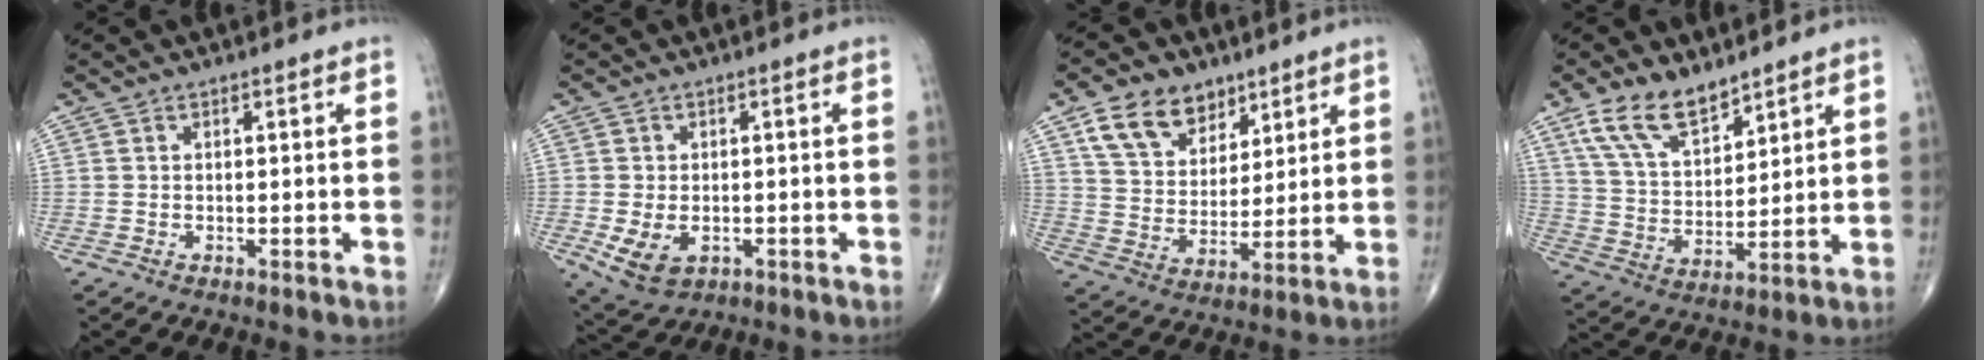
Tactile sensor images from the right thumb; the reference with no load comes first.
{"total": 6.4, "force": [-1.9, 4.3, 4.3], "torque": [-0.076, -0.004, -0.021]}
{"total": 11.8, "force": [6.9, 7.9, 5.4], "torque": [-0.068, -0.030, 0.129]}
{"total": 10.9, "force": [7.7, 4.9, 6.0], "torque": [-0.098, -0.040, 0.159]}